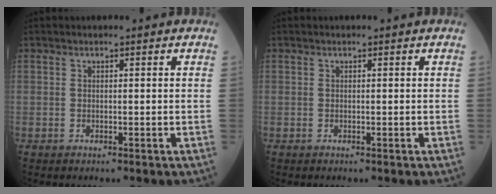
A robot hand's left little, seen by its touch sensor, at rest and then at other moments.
{"total": 0.0}